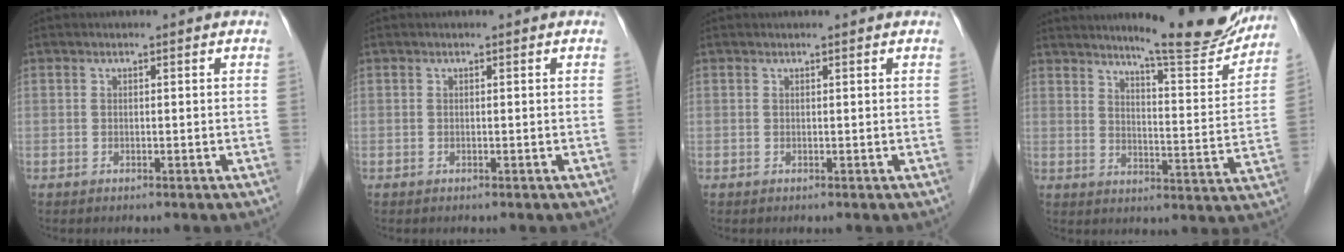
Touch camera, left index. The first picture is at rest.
{"total": 0.0}
{"total": 0.9, "force": [0.9, 0.0, 0.2], "torque": [-0.009, 0.007, 0.013]}
{"total": 14.6, "force": [13.2, 0.5, 6.1], "torque": [-0.079, -0.036, 0.172]}